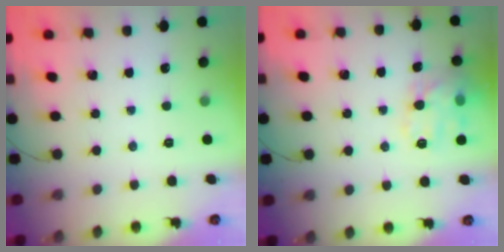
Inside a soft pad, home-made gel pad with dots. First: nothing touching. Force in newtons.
{"total": 13.3, "press": 13.3, "slide": 0.7}